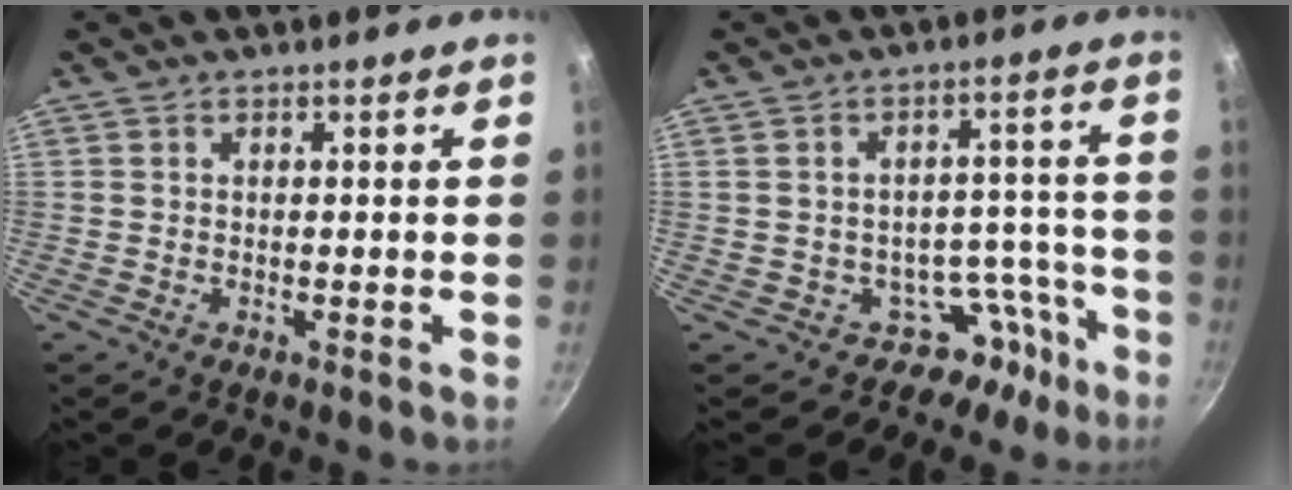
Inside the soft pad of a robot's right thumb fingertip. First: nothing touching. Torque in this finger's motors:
{"motor_torque": [-0.30, -0.16, -0.15, -0.04, -0.01]}